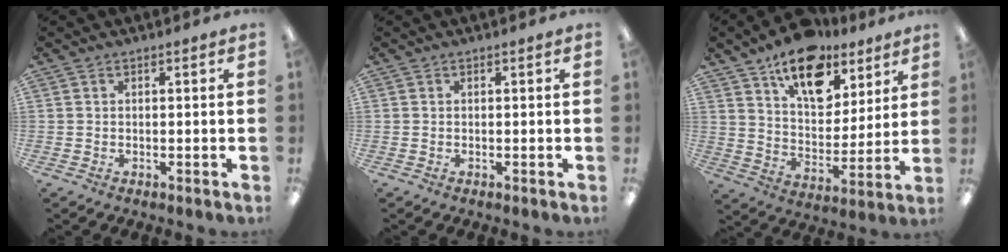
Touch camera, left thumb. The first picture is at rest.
{"total": 0.0}
{"total": 17.4, "force": [11.4, 9.7, 8.9], "torque": [-0.135, -0.062, 0.203]}